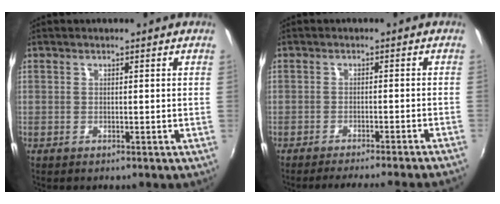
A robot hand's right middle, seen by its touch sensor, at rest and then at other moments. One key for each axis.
{"total": 10.1, "fx": -9.1, "fy": -1.5, "fz": 4.0, "tx": -0.071, "ty": -0.015, "tz": -0.122}